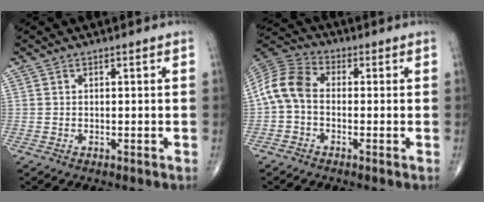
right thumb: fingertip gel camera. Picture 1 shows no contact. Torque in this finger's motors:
{"motor_torque": [-0.08, 0.29, 0.72, -0.28, 0.22]}